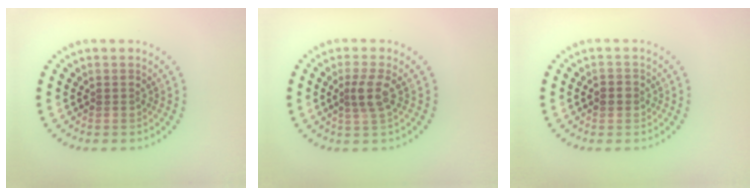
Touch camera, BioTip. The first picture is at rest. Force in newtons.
{"total": 2.2, "press": 1.8, "slide": 1.3}
{"total": 1.2, "press": 1.2, "slide": 0.3}